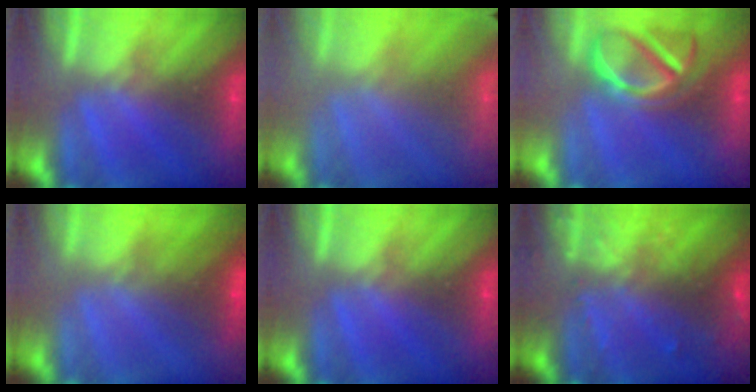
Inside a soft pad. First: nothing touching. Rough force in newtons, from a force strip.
{"total": 1.8}
{"total": 3.9}
{"total": 2.5}
{"total": 0.0}
{"total": 5.8}